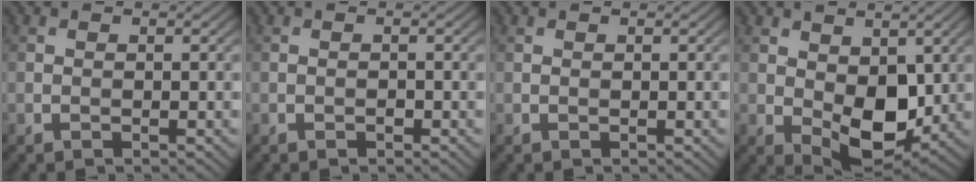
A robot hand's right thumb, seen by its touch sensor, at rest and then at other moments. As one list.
[{"total": 0.6, "force": [-0.3, 0.3, 0.3], "torque": [-0.003, 0.001, -0.006]}, {"total": 0.0}, {"total": 8.2, "force": [0.5, 5.0, 6.5], "torque": [-0.117, -0.015, 0.015]}]